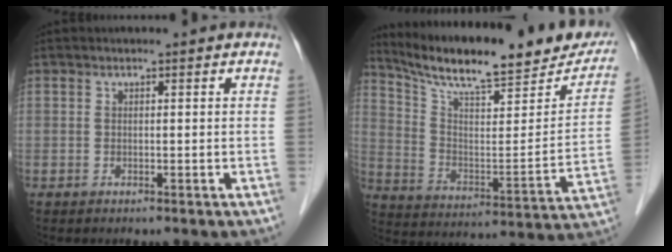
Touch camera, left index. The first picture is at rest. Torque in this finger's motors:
{"motor_torque": [-0.35, -0.54, 0.39, 0.09]}